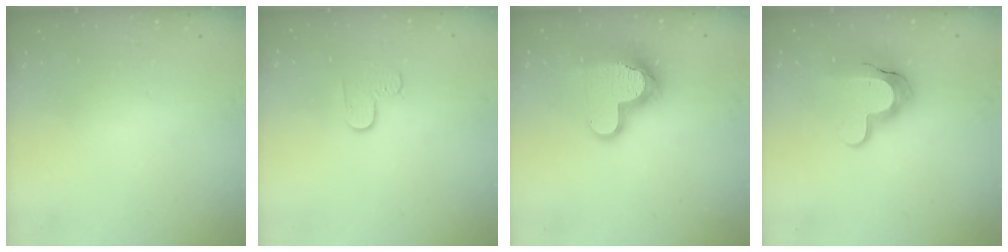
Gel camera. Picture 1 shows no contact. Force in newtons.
{"total": 4.0, "press": 4.0, "slide": 0.3}
{"total": 15.1, "press": 15.1, "slide": 1.5}
{"total": 13.0, "press": 13.0, "slide": 1.0}